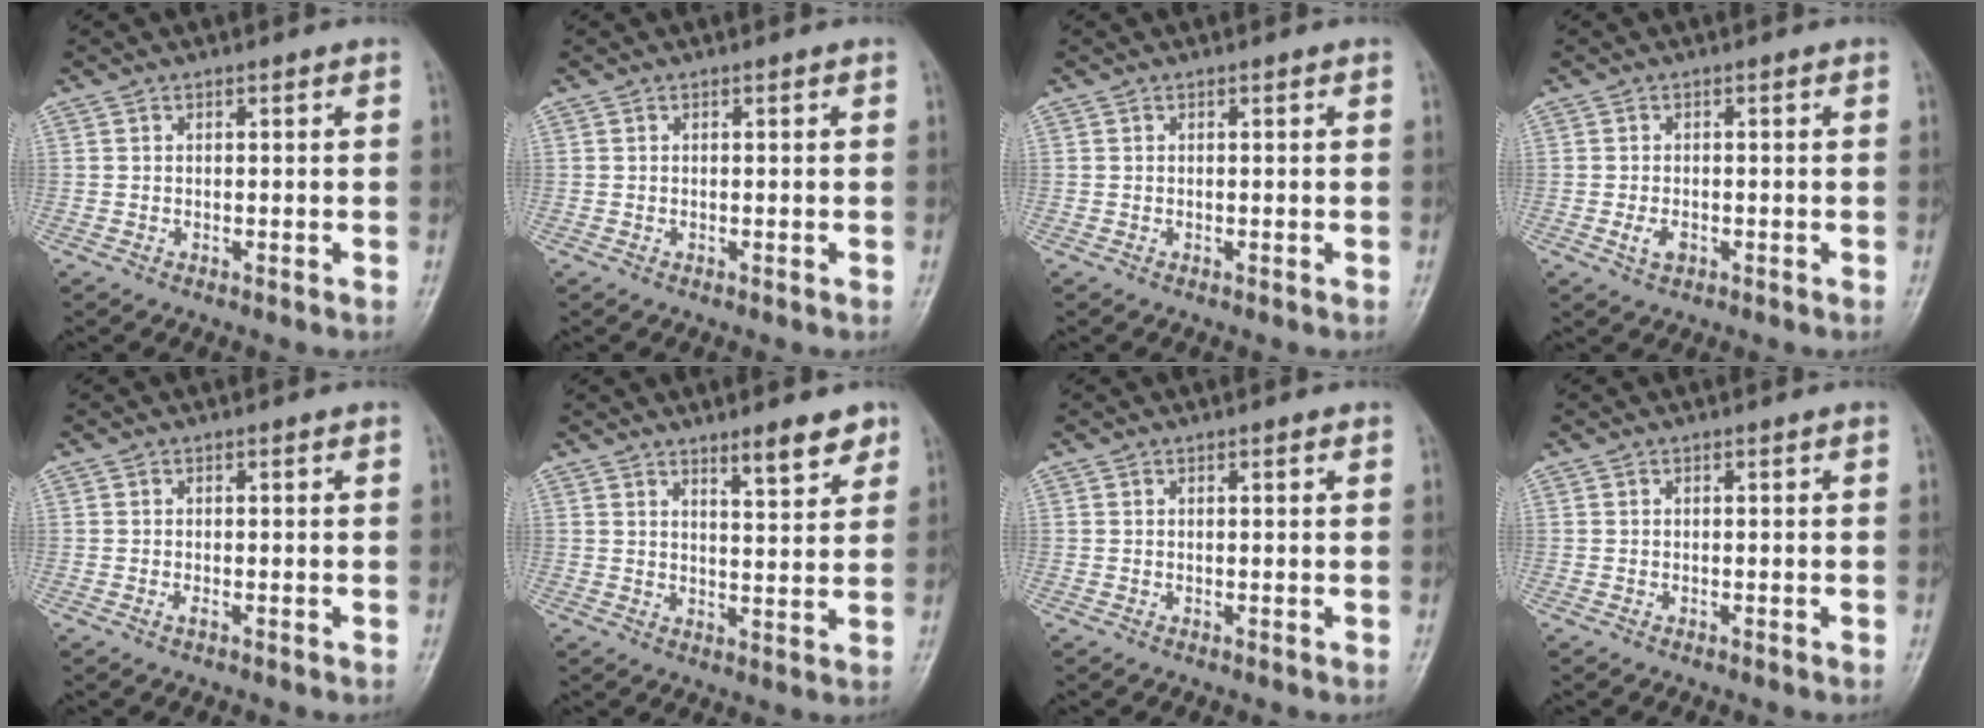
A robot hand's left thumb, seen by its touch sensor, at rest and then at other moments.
{"total": 0.0}
{"total": 0.0}
{"total": 2.3, "force": [-0.8, 1.4, 1.7], "torque": [-0.033, -0.001, -0.014]}
{"total": 0.7, "force": [-0.1, 0.2, 0.7], "torque": [-0.010, -0.001, -0.002]}
{"total": 6.6, "force": [4.7, 1.5, 4.3], "torque": [-0.048, -0.034, 0.068]}
{"total": 0.7, "force": [0.4, 0.2, 0.5], "torque": [-0.008, 0.000, 0.004]}
{"total": 0.0}